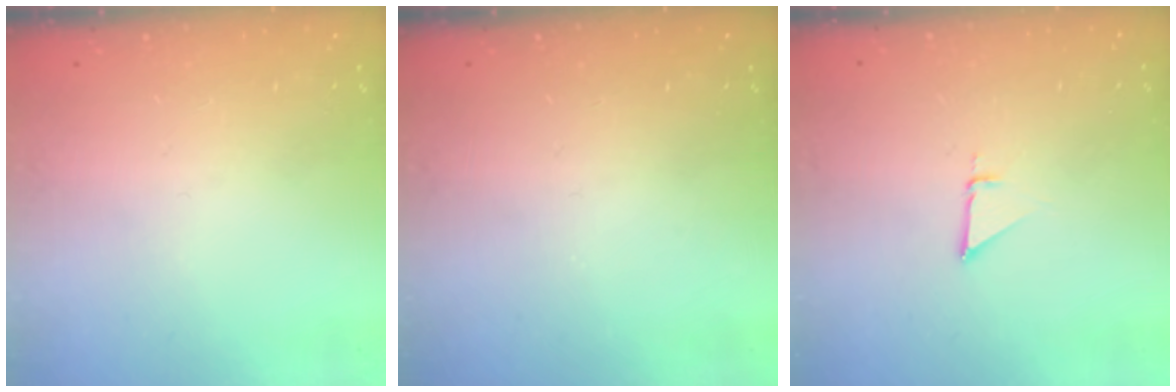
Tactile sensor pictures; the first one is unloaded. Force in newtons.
{"total": 0.0}
{"total": 3.1, "press": 3.1, "slide": 0.2}